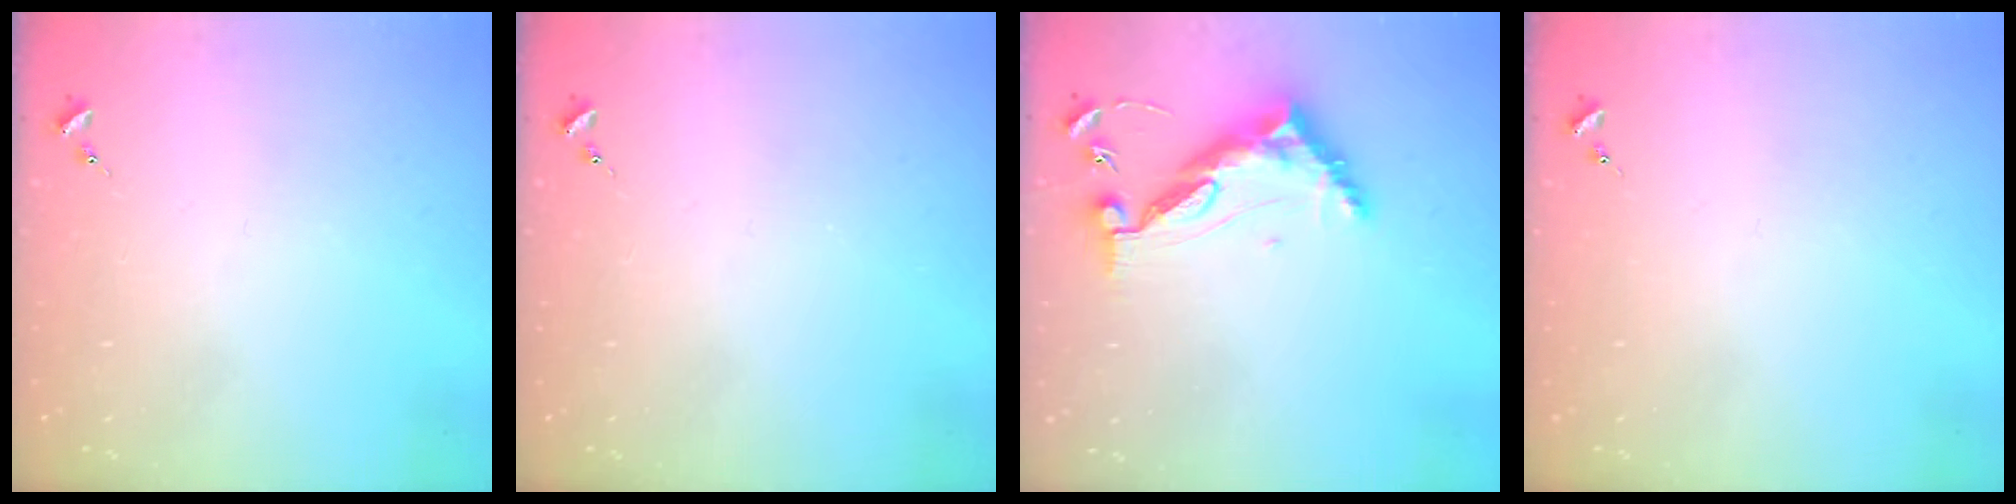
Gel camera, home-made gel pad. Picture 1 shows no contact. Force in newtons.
{"total": 0.0}
{"total": 10.3, "press": 10.2, "slide": 1.0}
{"total": 0.0}